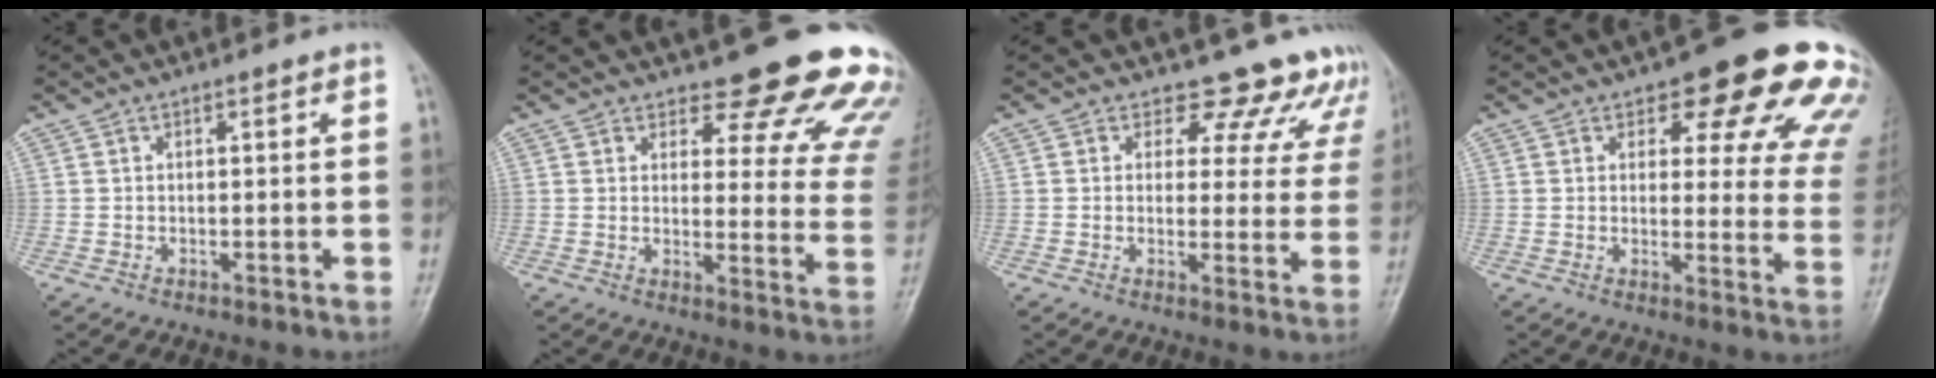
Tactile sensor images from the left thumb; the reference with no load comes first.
{"total": 18.7, "force": [16.7, 5.4, 6.4], "torque": [-0.020, -0.136, 0.176]}
{"total": 12.1, "force": [10.9, 5.2, 0.3], "torque": [0.054, -0.069, 0.093]}
{"total": 18.7, "force": [12.3, 7.2, 12.2], "torque": [-0.090, -0.054, 0.130]}